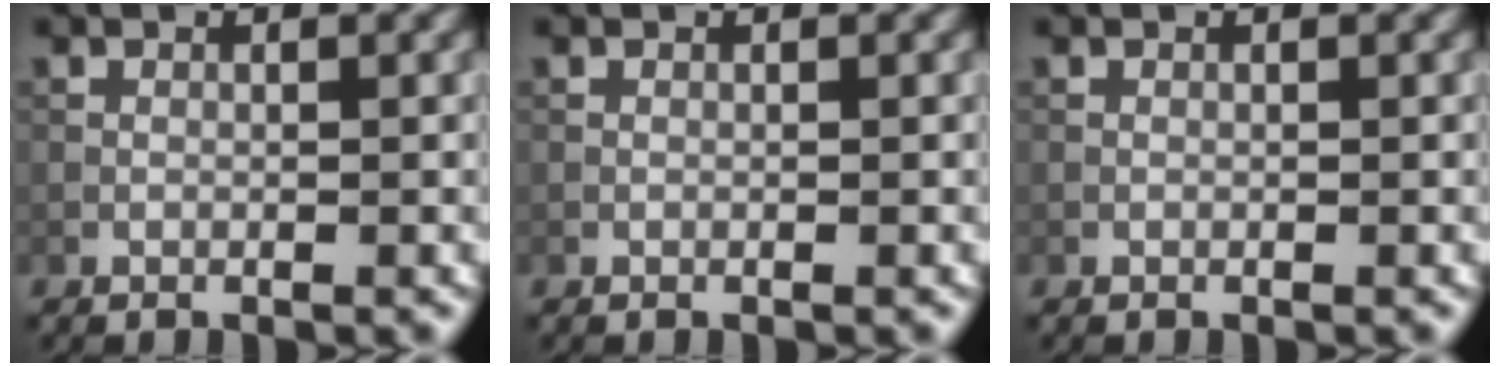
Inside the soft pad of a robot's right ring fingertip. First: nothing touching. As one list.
[{"total": 0.0}, {"total": 0.0}]